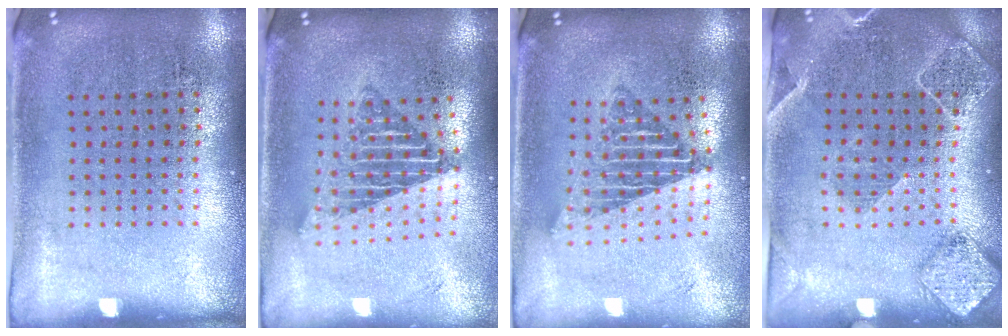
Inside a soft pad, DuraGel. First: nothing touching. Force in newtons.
{"total": 1.7, "press": 1.4, "slide": 1.0}
{"total": 1.7, "press": 1.4, "slide": 1.0}
{"total": 1.8, "press": 1.7, "slide": 0.5}